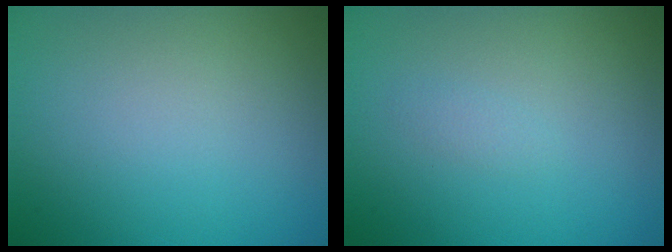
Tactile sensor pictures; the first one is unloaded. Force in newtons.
{"total": 0.6, "press": 0.6, "slide": 0.0}